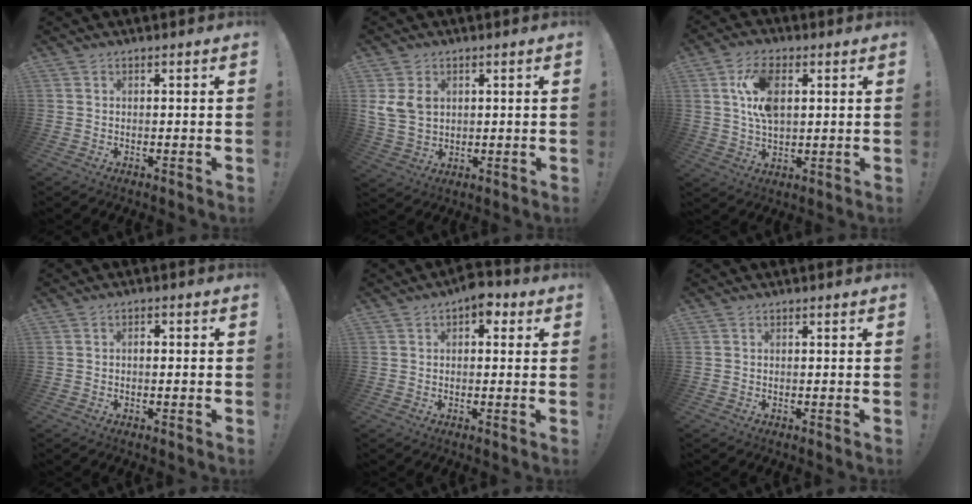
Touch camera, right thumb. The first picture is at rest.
{"total": 7.0, "force": [2.7, 5.3, 3.8], "torque": [-0.083, -0.005, 0.053]}
{"total": 11.4, "force": [3.0, 6.3, 8.9], "torque": [-0.170, 0.002, 0.051]}
{"total": 1.3, "force": [-0.6, 0.5, 1.1], "torque": [-0.019, 0.005, -0.011]}
{"total": 4.2, "force": [1.4, 2.8, 2.8], "torque": [-0.031, 0.001, 0.022]}
{"total": 0.0}